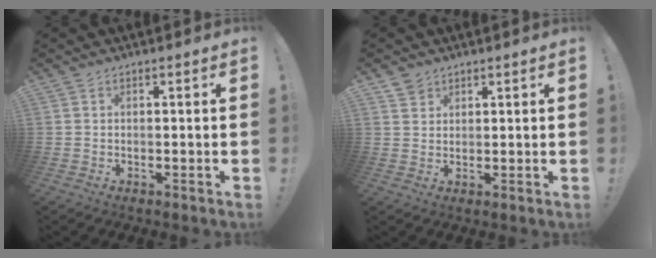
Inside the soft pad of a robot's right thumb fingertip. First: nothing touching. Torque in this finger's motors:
{"motor_torque": [0.36, 0.75, 0.35, -0.06, -0.09]}